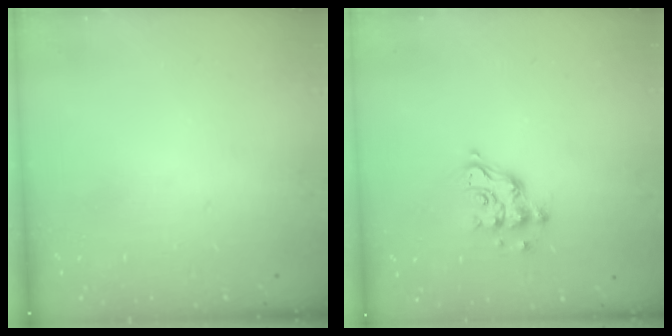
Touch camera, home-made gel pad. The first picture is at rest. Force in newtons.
{"total": 10.1, "press": 10.1, "slide": 0.3}